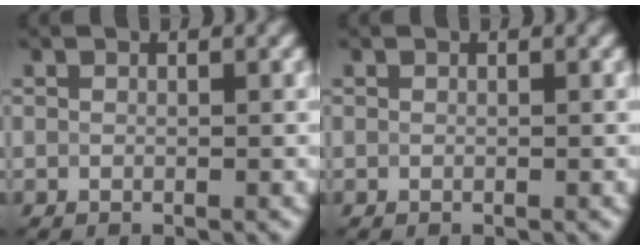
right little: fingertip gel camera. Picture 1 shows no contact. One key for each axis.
{"total": 0.0}